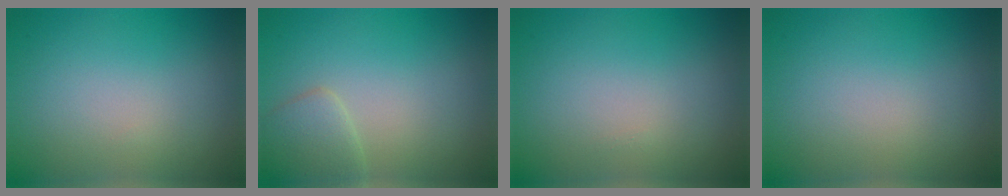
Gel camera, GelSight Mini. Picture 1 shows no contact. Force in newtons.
{"total": 2.2, "press": 2.2, "slide": 0.1}
{"total": 0.0}
{"total": 0.0}